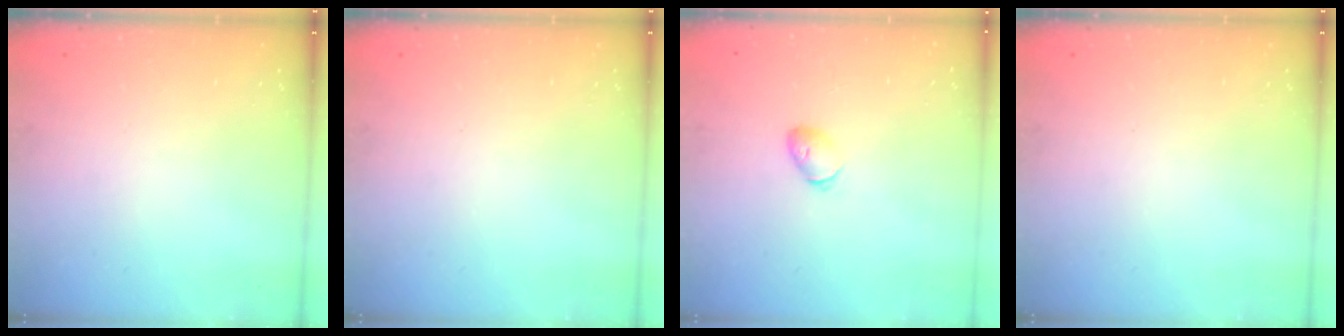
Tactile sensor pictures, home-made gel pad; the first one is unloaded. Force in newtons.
{"total": 0.0}
{"total": 5.0, "press": 4.9, "slide": 1.2}
{"total": 0.0}